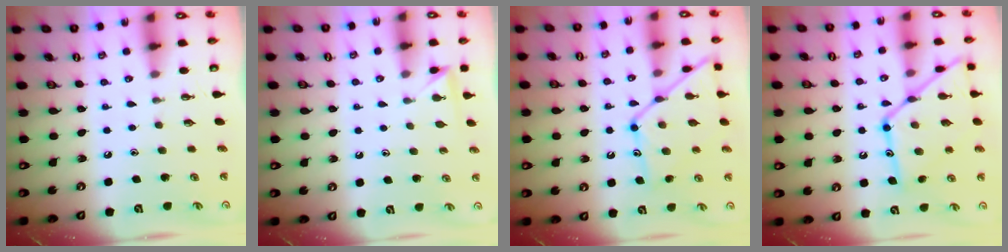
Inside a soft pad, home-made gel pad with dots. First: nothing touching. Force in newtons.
{"total": 2.9, "press": 2.9, "slide": 0.3}
{"total": 13.7, "press": 13.7, "slide": 1.0}
{"total": 18.5, "press": 18.4, "slide": 1.7}